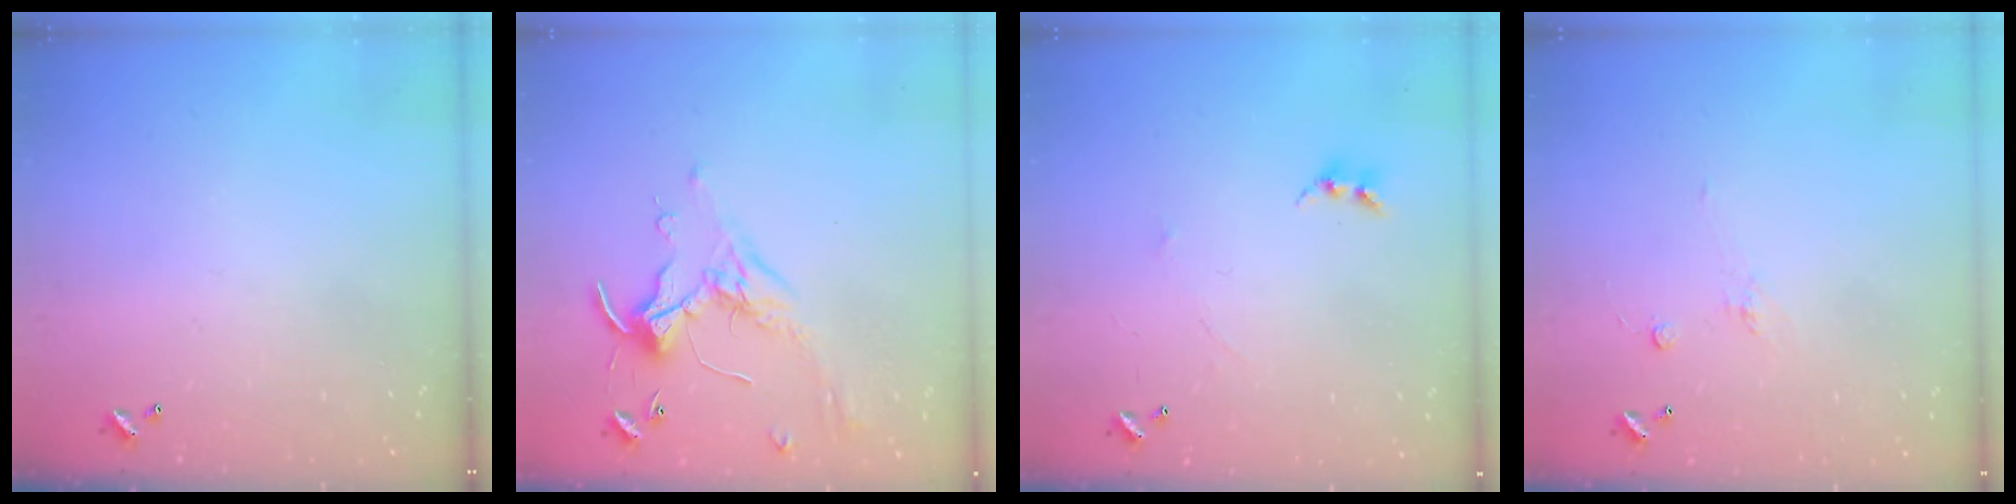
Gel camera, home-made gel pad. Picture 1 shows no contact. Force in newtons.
{"total": 0.6, "press": 0.5, "slide": 0.3}
{"total": 1.0, "press": 0.9, "slide": 0.4}
{"total": 1.7, "press": 1.5, "slide": 0.8}